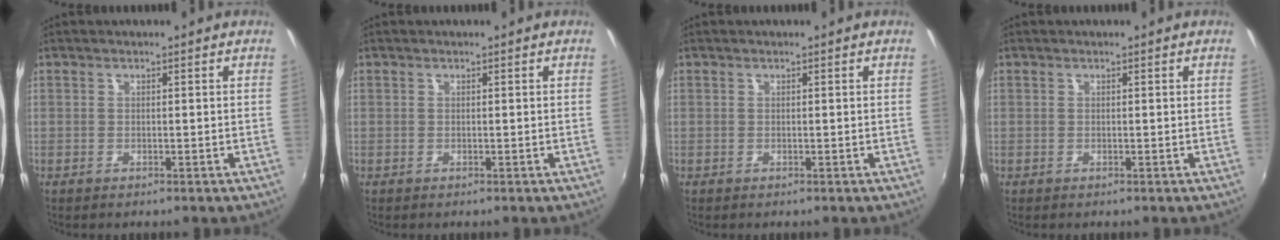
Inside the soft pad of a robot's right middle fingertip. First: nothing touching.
{"total": 0.0}
{"total": 0.0}
{"total": 0.0}